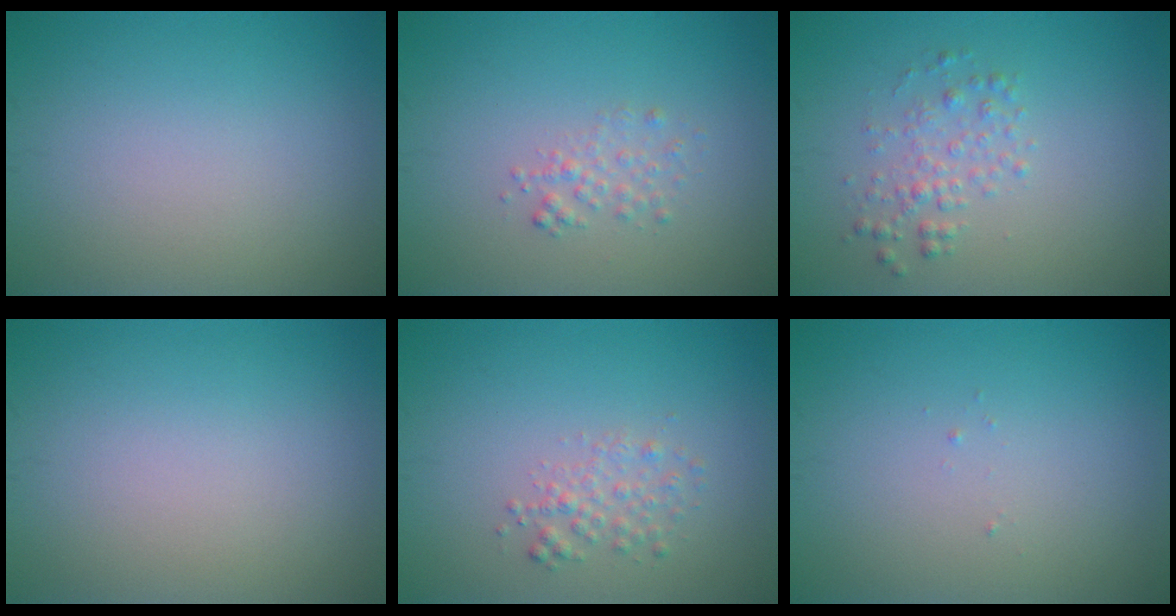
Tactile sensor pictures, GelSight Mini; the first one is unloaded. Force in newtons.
{"total": 1.4, "press": 1.4, "slide": 0.1}
{"total": 2.0, "press": 2.0, "slide": 0.0}
{"total": 0.0}
{"total": 1.7, "press": 1.7, "slide": 0.1}
{"total": 0.0}